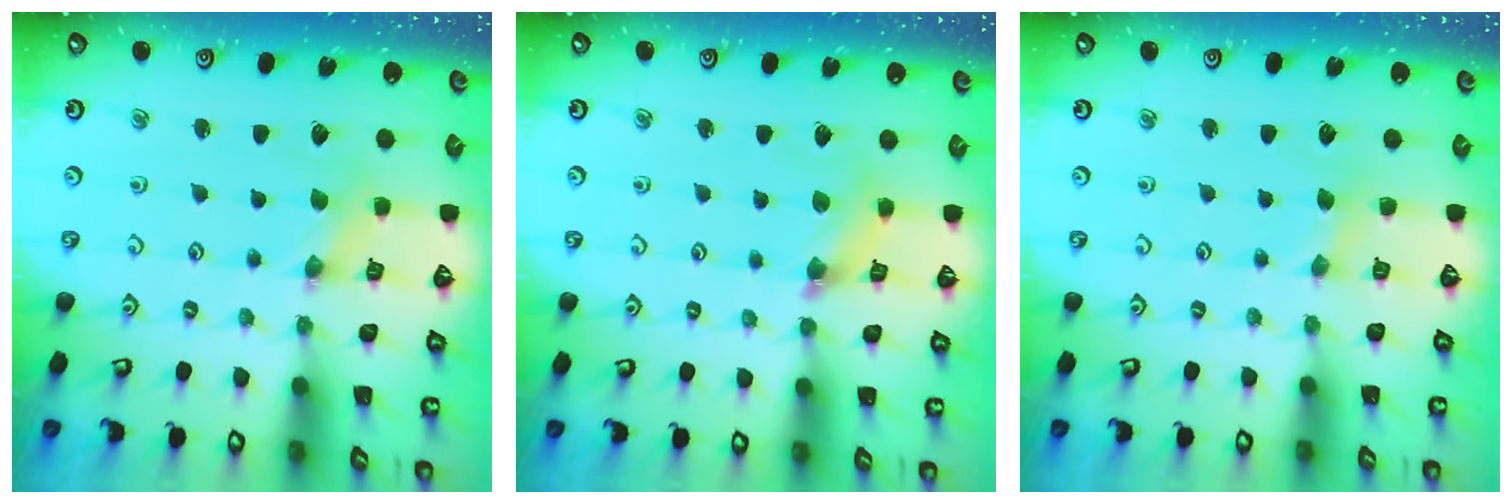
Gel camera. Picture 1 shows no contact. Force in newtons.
{"total": 4.9, "press": 4.8, "slide": 0.6}
{"total": 1.2, "press": 1.1, "slide": 0.3}